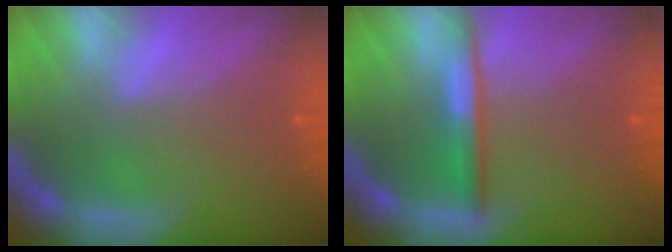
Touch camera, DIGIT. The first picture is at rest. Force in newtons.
{"total": 3.0}